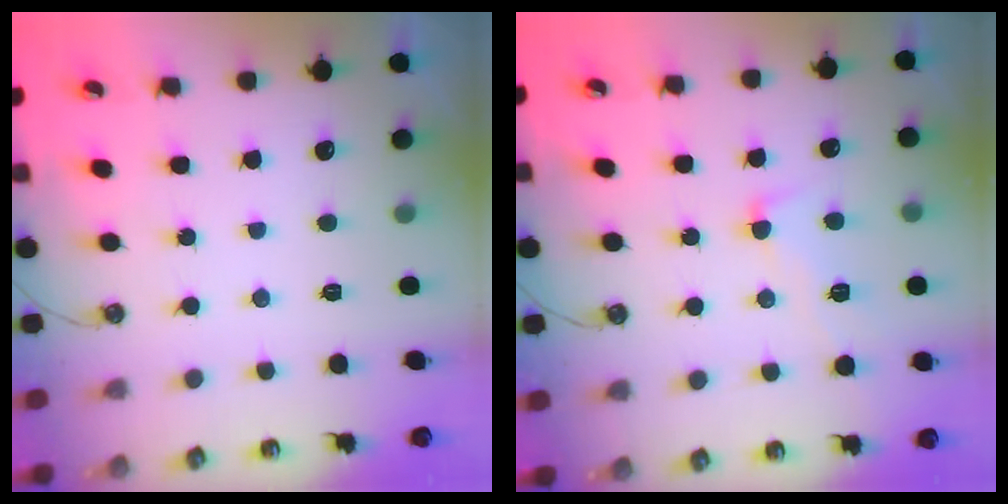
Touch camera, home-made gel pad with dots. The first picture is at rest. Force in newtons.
{"total": 3.3, "press": 3.2, "slide": 1.0}